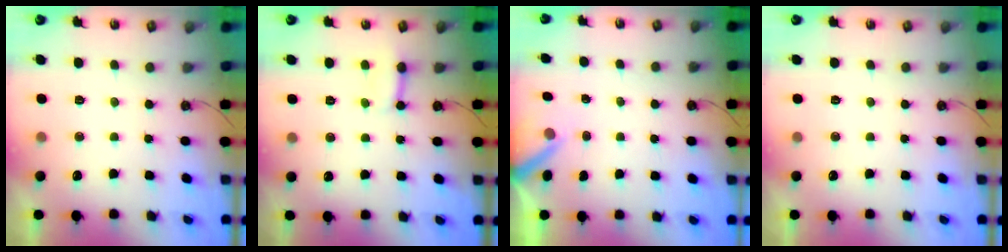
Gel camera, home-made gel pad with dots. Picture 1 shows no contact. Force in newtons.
{"total": 3.7, "press": 3.7, "slide": 0.4}
{"total": 3.2, "press": 3.2, "slide": 0.2}
{"total": 0.0}